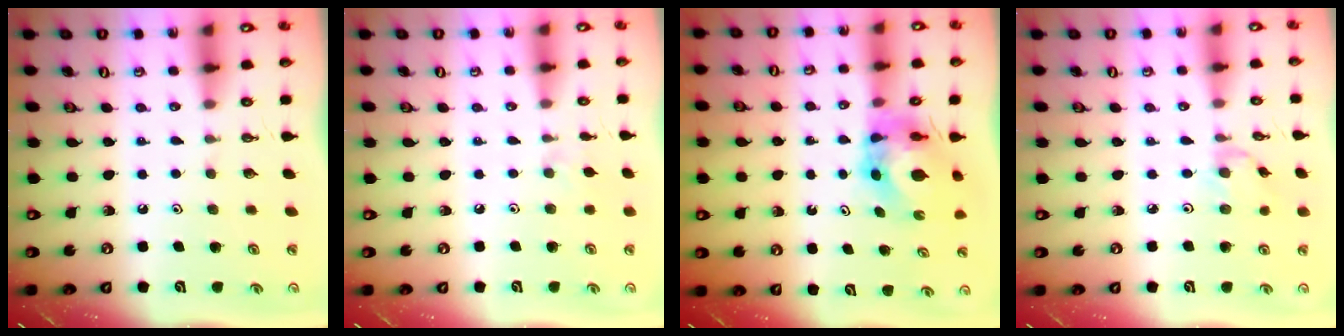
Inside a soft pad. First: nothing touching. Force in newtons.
{"total": 2.7, "press": 2.7, "slide": 0.4}
{"total": 7.1, "press": 7.1, "slide": 0.7}
{"total": 0.6, "press": 0.5, "slide": 0.3}